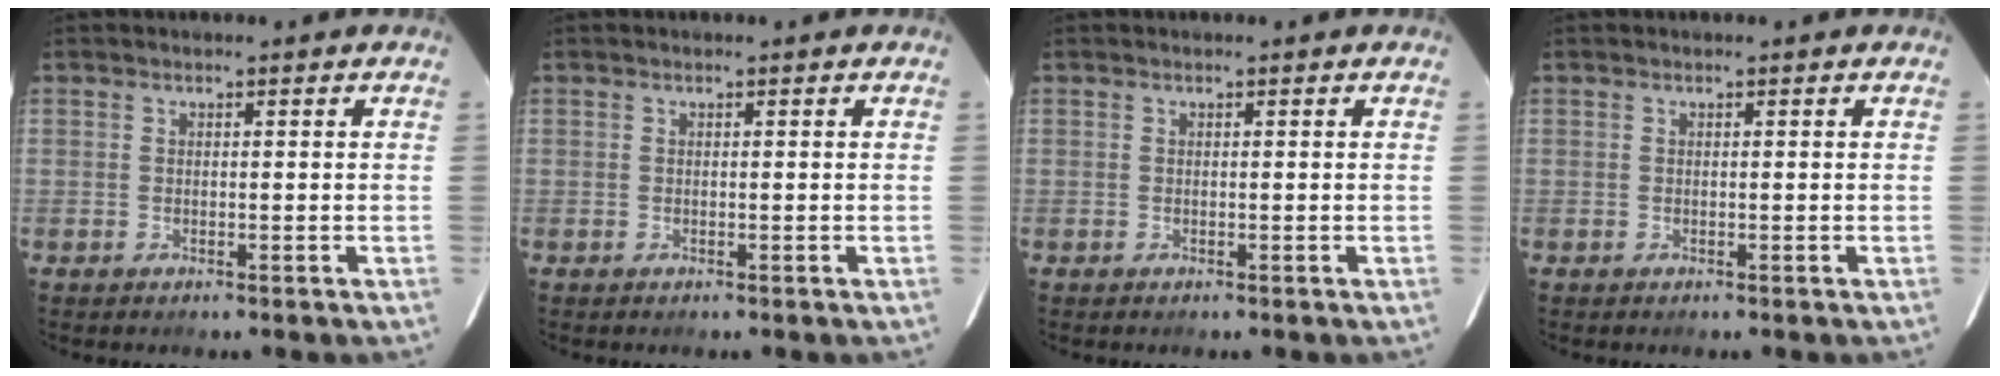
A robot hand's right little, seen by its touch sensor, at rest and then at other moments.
{"total": 0.0}
{"total": 0.0}
{"total": 0.0}